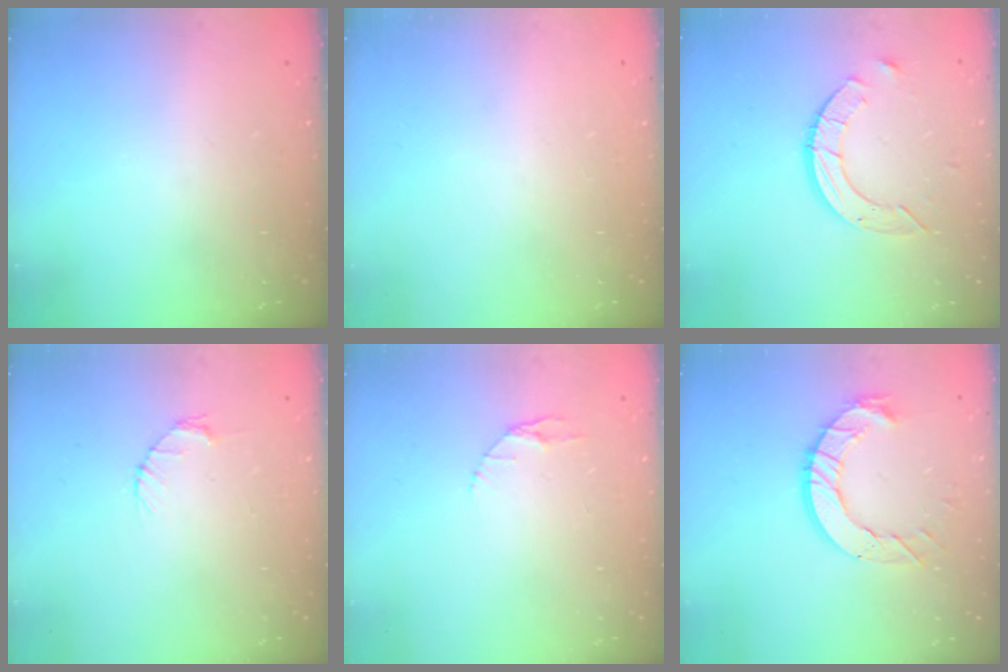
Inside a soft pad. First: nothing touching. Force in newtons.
{"total": 0.0}
{"total": 9.0, "press": 9.0, "slide": 0.7}
{"total": 2.7, "press": 2.7, "slide": 0.4}
{"total": 2.9, "press": 2.9, "slide": 0.4}
{"total": 11.0, "press": 10.9, "slide": 1.1}